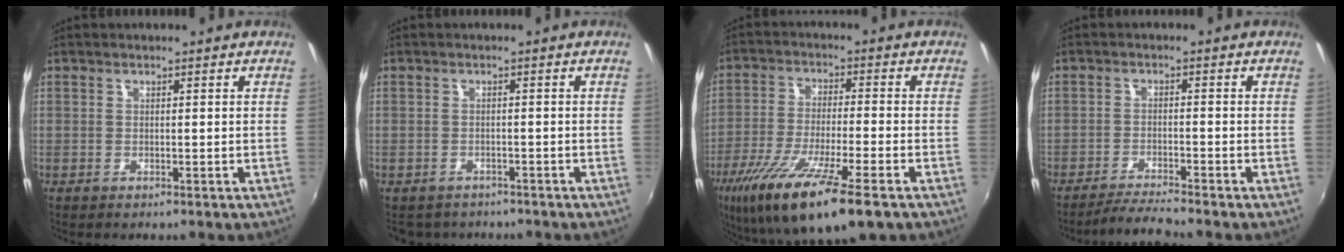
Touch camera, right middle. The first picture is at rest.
{"total": 4.3, "force": [-3.7, 1.9, 0.8], "torque": [-0.024, -0.013, -0.053]}
{"total": 18.6, "force": [-11.2, 3.1, 14.5], "torque": [-0.278, -0.056, -0.195]}
{"total": 5.2, "force": [-4.9, -0.8, 1.7], "torque": [-0.057, -0.009, -0.089]}